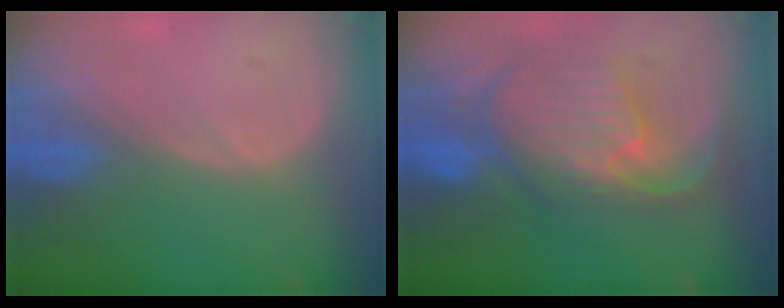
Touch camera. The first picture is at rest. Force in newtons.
{"total": 11.1, "press": 9.7, "slide": 5.3}